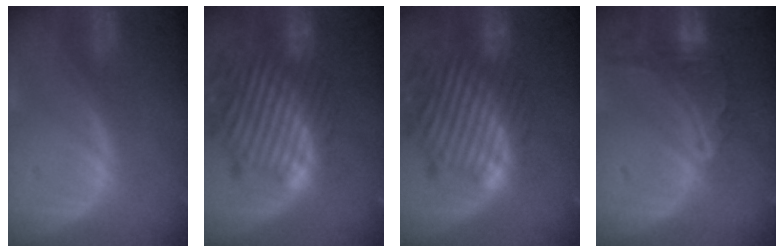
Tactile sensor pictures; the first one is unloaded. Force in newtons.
{"total": 13.5, "press": 11.8, "slide": 6.5}
{"total": 13.5, "press": 11.8, "slide": 6.5}
{"total": 9.2, "press": 8.0, "slide": 4.4}